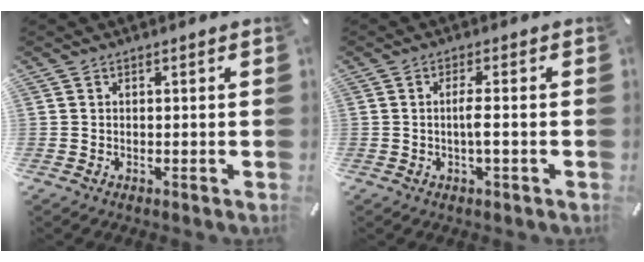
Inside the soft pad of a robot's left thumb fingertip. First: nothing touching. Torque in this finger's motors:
{"motor_torque": [-0.07, 0.02, 0.07, -0.04, 0.13]}